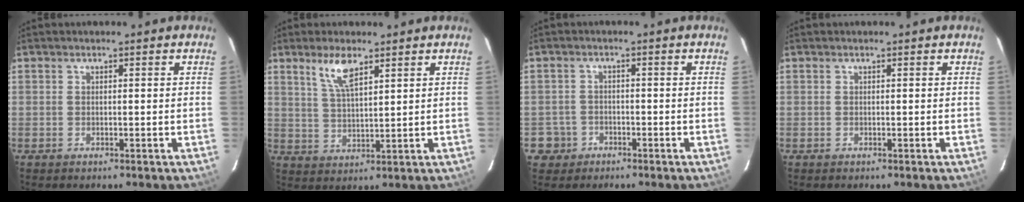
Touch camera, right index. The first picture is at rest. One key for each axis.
{"total": 5.9, "fx": 3.9, "fy": 1.7, "fz": 4.1, "tx": -0.080, "ty": 0.000, "tz": 0.081}
{"total": 4.2, "fx": -1.8, "fy": 3.8, "fz": -0.1, "tx": -0.009, "ty": 0.022, "tz": -0.030}
{"total": 0.0}